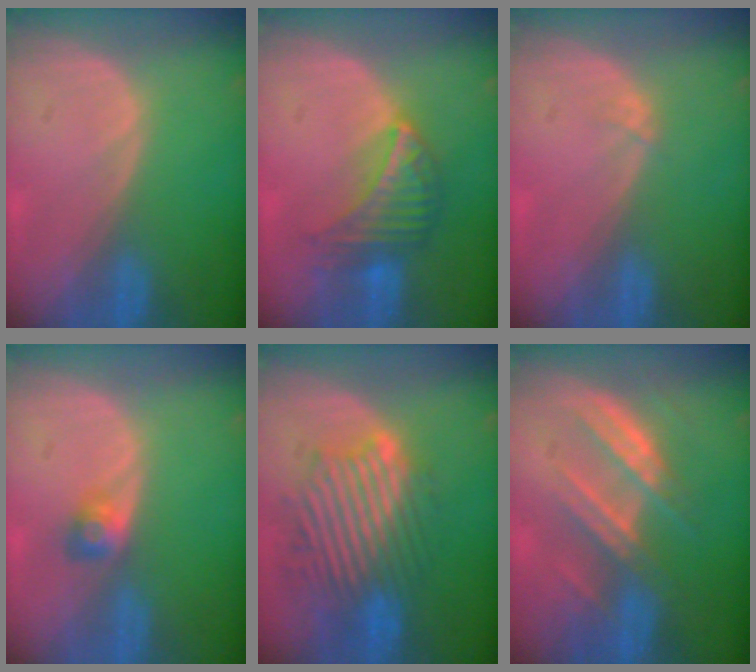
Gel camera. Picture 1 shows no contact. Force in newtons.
{"total": 6.6, "press": 6.5, "slide": 1.0}
{"total": 0.7, "press": 0.6, "slide": 0.3}
{"total": 2.4, "press": 2.2, "slide": 1.0}
{"total": 10.5, "press": 10.0, "slide": 3.2}
{"total": 7.3, "press": 7.0, "slide": 1.9}